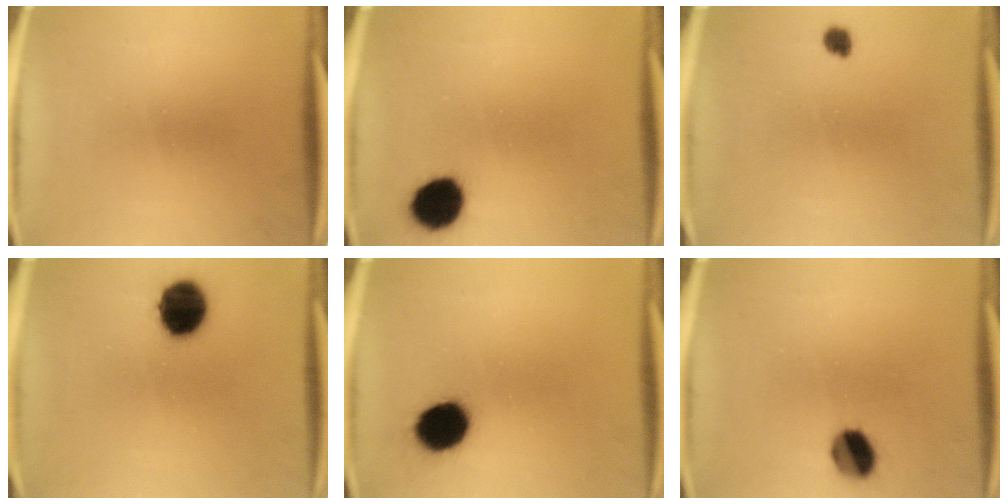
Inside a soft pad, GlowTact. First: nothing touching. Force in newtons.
{"total": 9.2}
{"total": 1.8}
{"total": 12.3}
{"total": 10.5}
{"total": 7.4}